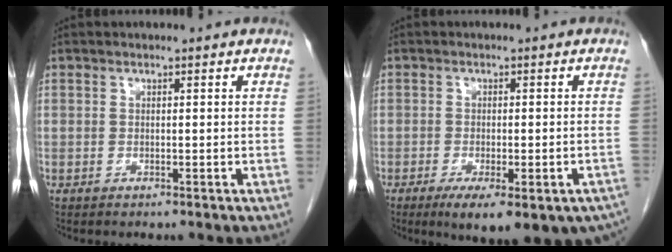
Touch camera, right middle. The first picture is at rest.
{"total": 14.8, "force": [-10.4, 4.2, 9.5], "torque": [-0.088, -0.012, -0.131]}